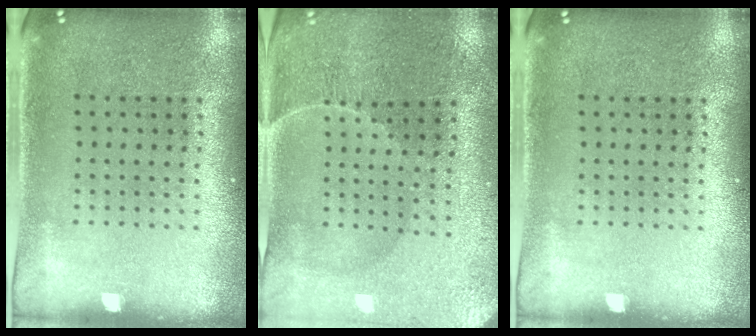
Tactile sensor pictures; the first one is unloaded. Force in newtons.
{"total": 0.9, "press": 0.8, "slide": 0.3}
{"total": 0.0}